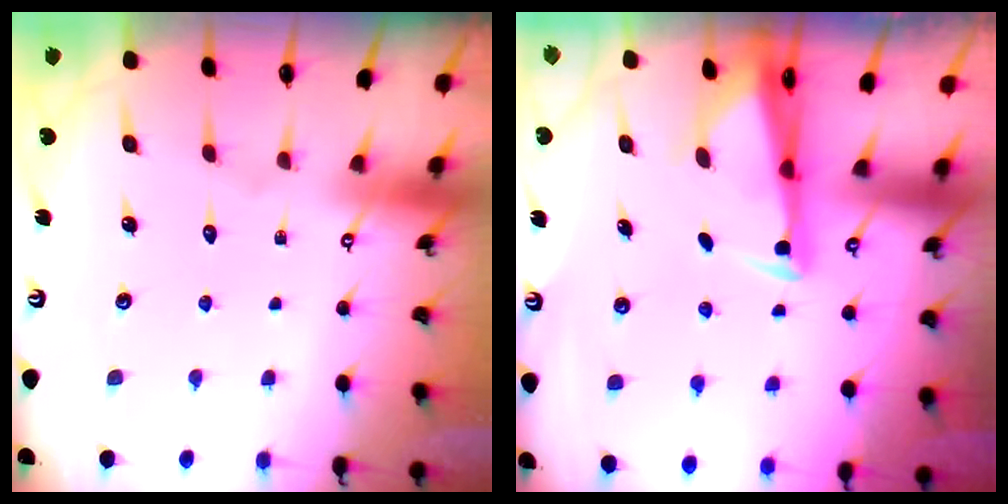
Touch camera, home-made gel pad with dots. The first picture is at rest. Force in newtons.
{"total": 2.8, "press": 2.6, "slide": 0.9}